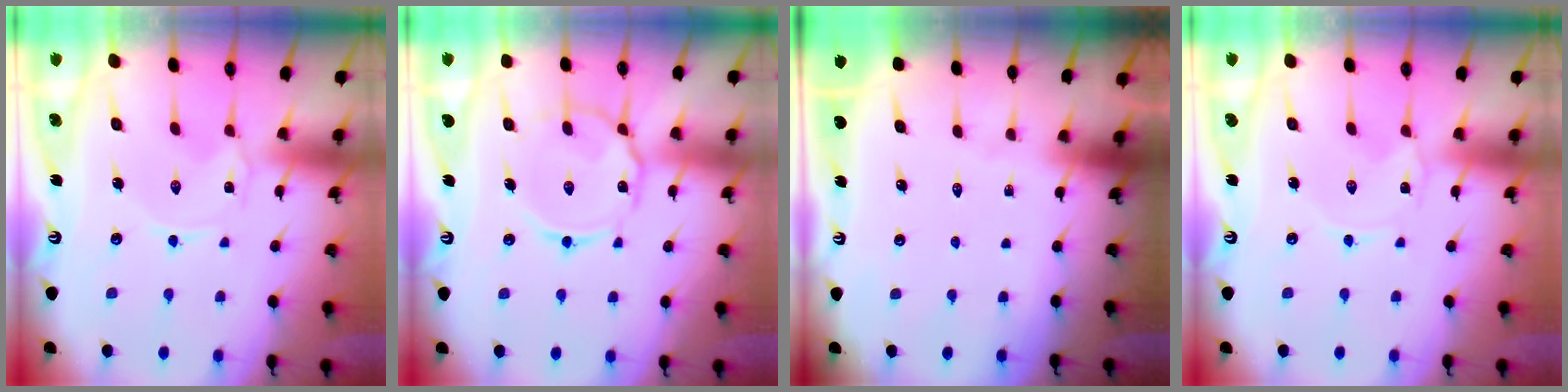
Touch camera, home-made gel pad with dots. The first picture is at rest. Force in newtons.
{"total": 11.2, "press": 11.2, "slide": 0.8}
{"total": 0.0}
{"total": 0.0}